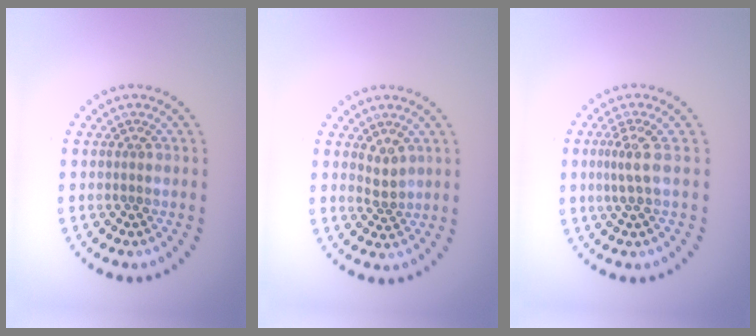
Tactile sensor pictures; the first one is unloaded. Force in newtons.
{"total": 1.9, "press": 1.5, "slide": 1.2}
{"total": 2.3, "press": 1.5, "slide": 1.7}